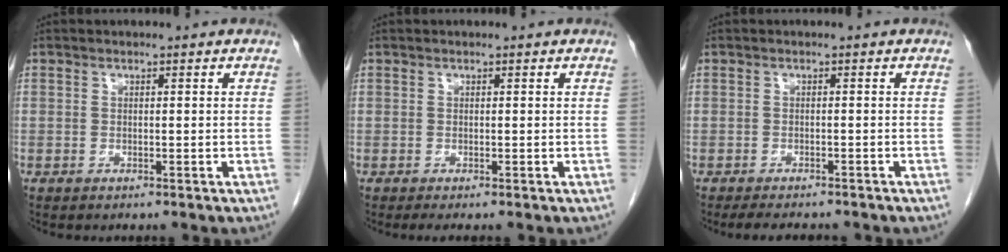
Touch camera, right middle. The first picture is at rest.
{"total": 1.1, "force": [-0.8, 0.0, 0.7], "torque": [-0.010, -0.003, -0.012]}
{"total": 6.5, "force": [-5.6, 1.7, 2.9], "torque": [-0.039, -0.006, -0.073]}